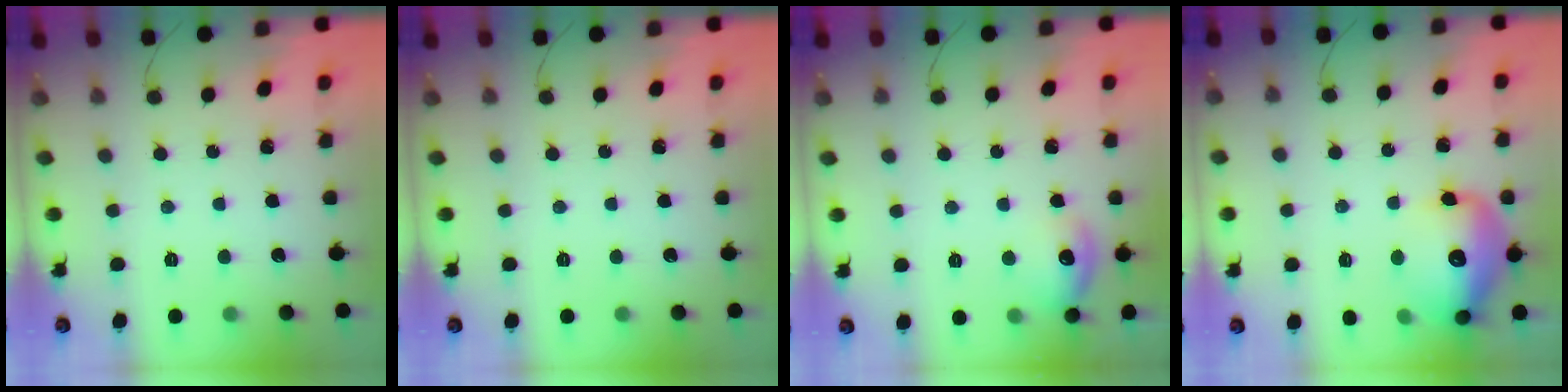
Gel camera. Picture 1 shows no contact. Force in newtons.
{"total": 0.0}
{"total": 10.1, "press": 10.0, "slide": 1.0}
{"total": 15.6, "press": 15.4, "slide": 2.5}